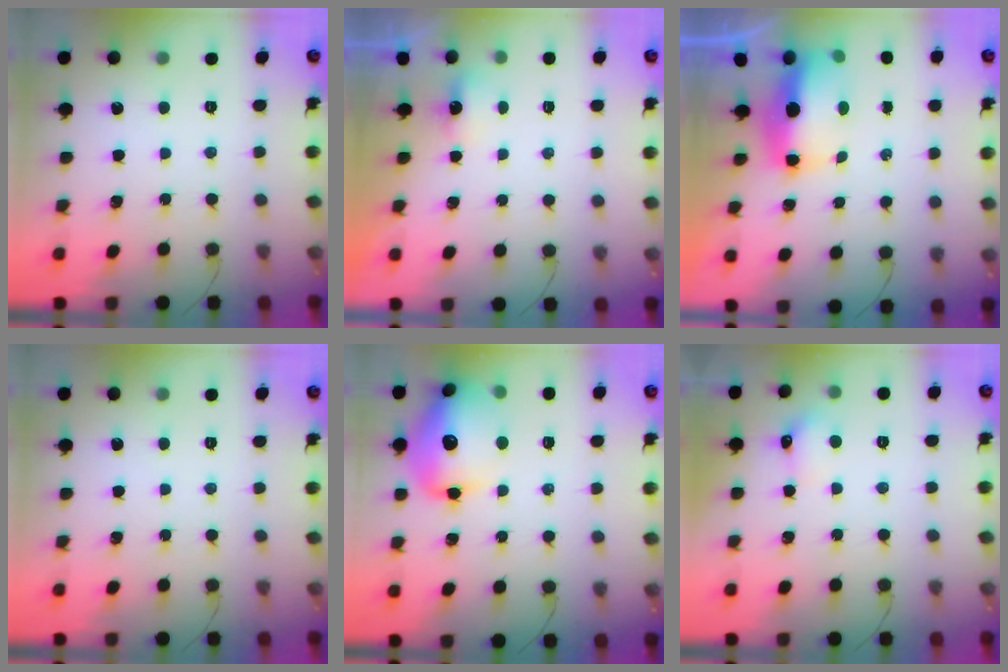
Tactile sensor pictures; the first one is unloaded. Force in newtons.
{"total": 1.8, "press": 1.6, "slide": 0.8}
{"total": 8.5, "press": 8.3, "slide": 1.8}
{"total": 0.0}
{"total": 17.2, "press": 17.1, "slide": 2.1}
{"total": 5.4, "press": 5.1, "slide": 1.9}